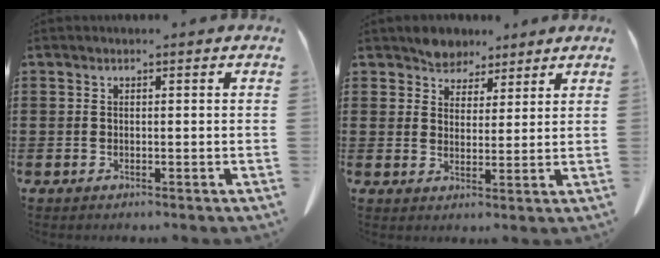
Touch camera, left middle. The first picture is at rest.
{"total": 4.3, "force": [3.9, 1.8, -0.2], "torque": [-0.015, -0.007, 0.074]}